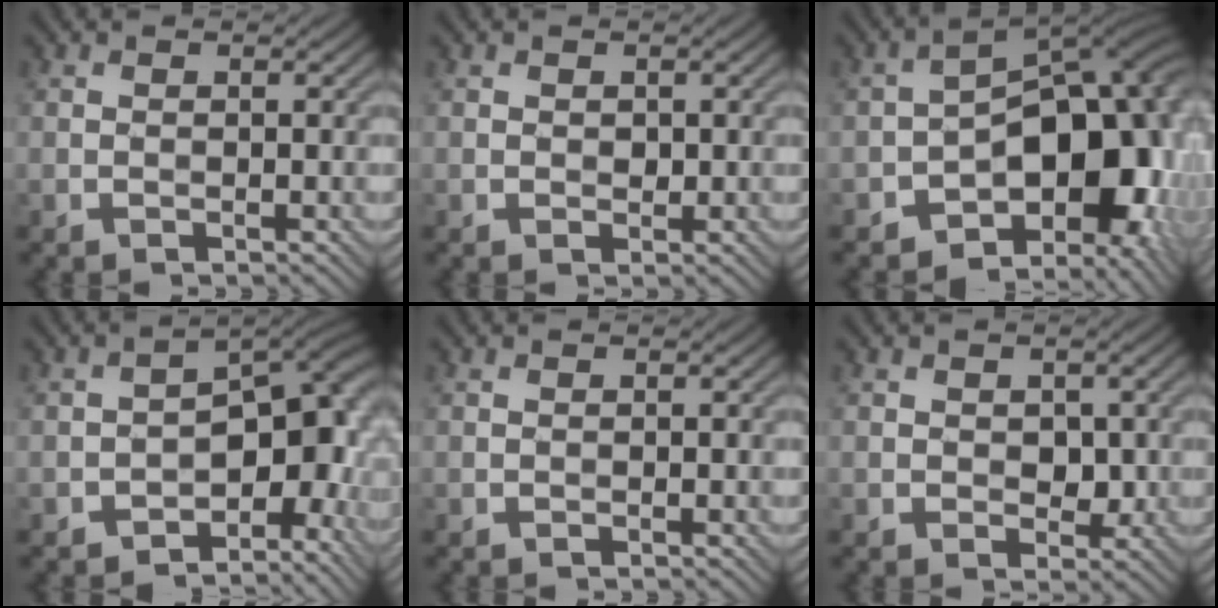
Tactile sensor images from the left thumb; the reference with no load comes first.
{"total": 0.8, "force": [0.2, 0.7, 0.4], "torque": [-0.008, -0.004, 0.003]}
{"total": 14.3, "force": [-4.8, 8.4, 10.6], "torque": [-0.118, -0.004, -0.080]}
{"total": 11.1, "force": [-4.7, 6.2, 7.9], "torque": [-0.079, -0.006, -0.085]}
{"total": 0.0}
{"total": 2.3, "force": [0.1, 1.7, 1.5], "torque": [-0.028, -0.007, 0.001]}